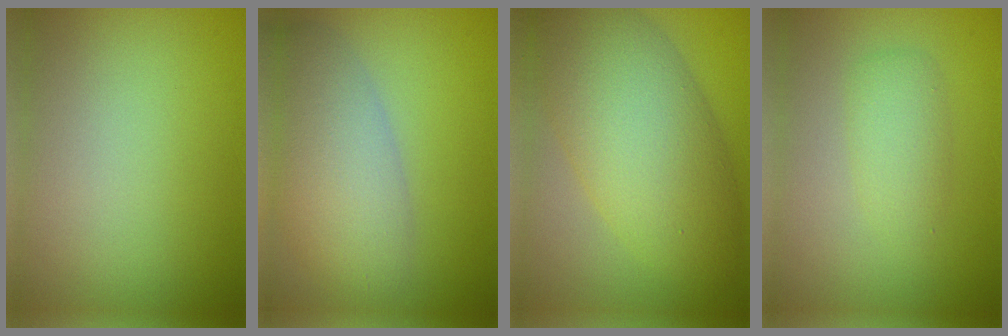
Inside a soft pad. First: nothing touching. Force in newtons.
{"total": 6.6, "press": 6.6, "slide": 0.5}
{"total": 10.0, "press": 10.0, "slide": 0.3}
{"total": 2.3, "press": 2.3, "slide": 0.1}